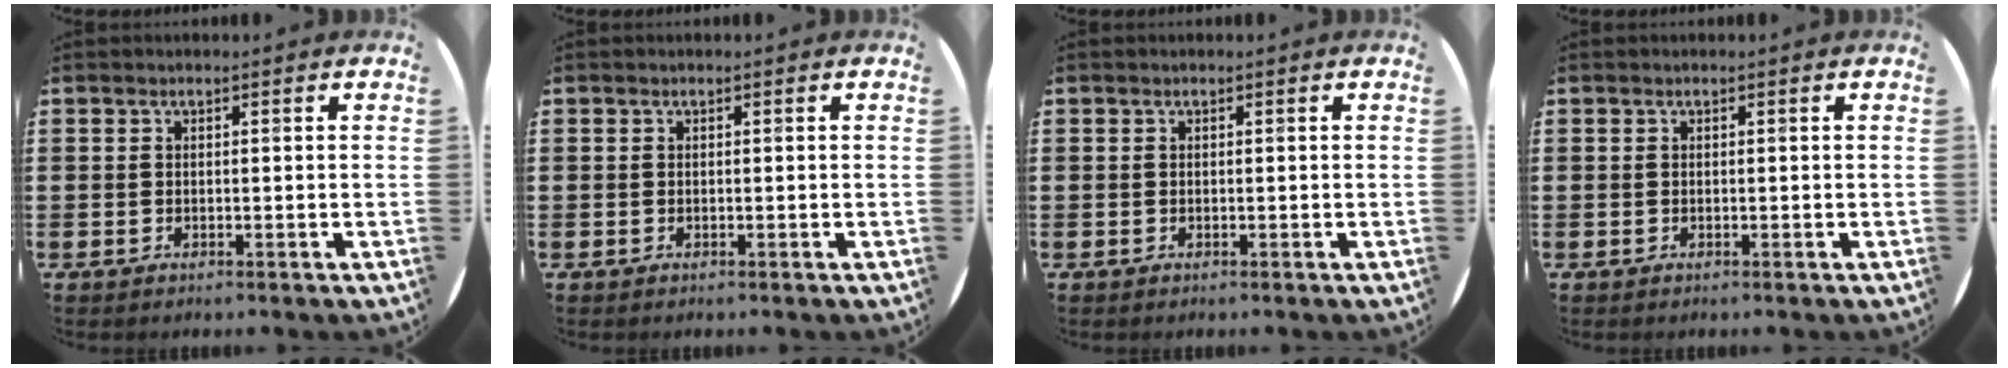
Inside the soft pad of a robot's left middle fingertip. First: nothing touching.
{"total": 0.0}
{"total": 0.0}
{"total": 0.0}